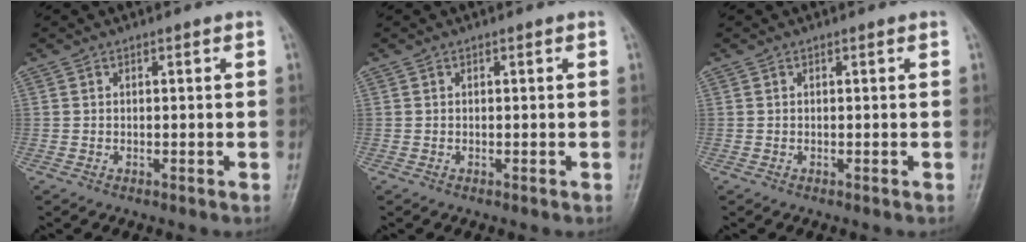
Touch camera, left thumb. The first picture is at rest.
{"total": 0.0}
{"total": 0.0}